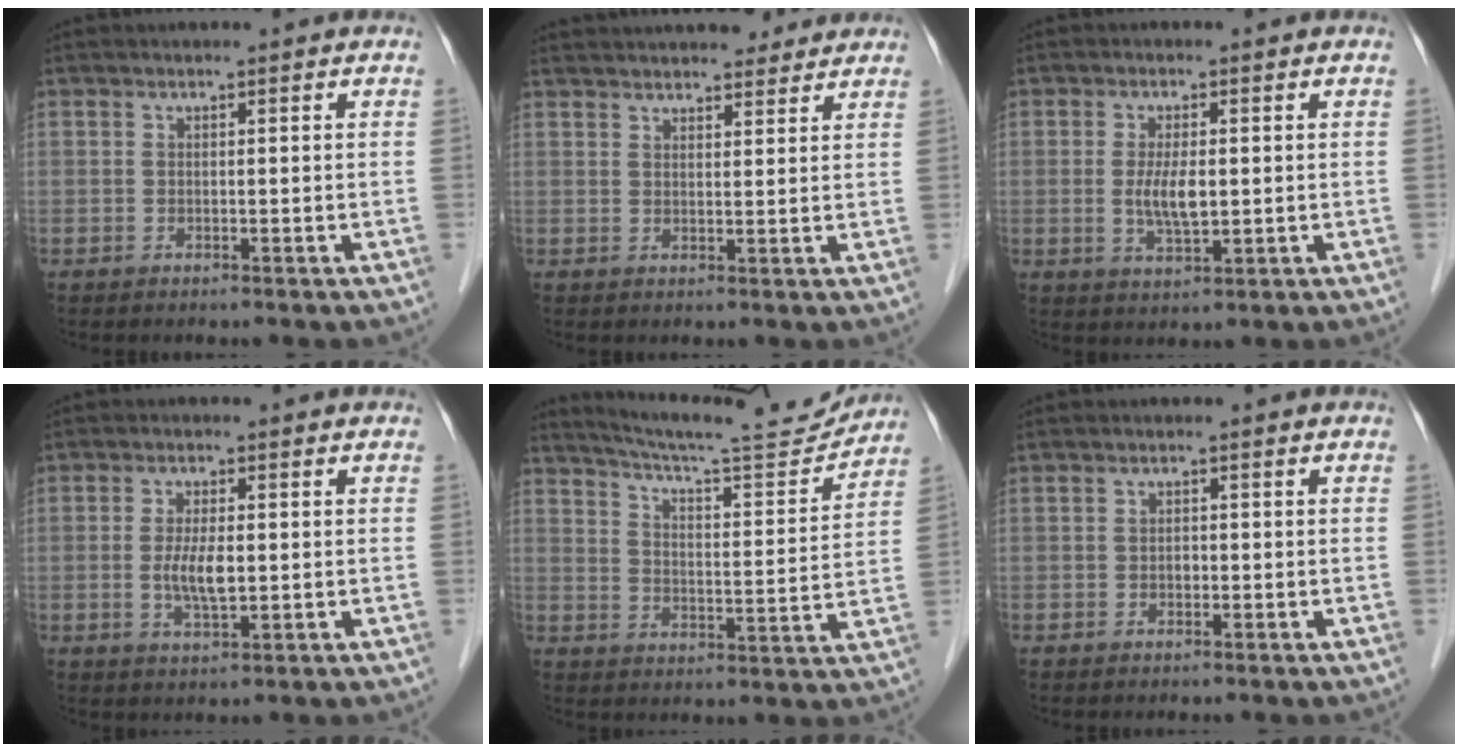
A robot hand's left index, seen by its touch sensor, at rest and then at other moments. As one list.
[{"total": 14.2, "force": [13.0, 3.4, 4.6], "torque": [-0.064, 0.035, 0.181]}, {"total": 4.7, "force": [0.0, 1.4, 4.4], "torque": [-0.091, -0.009, 0.001]}, {"total": 4.7, "force": [-0.3, 1.3, 4.5], "torque": [-0.092, -0.007, -0.005]}, {"total": 15.7, "force": [15.0, 0.4, 4.5], "torque": [-0.078, -0.027, 0.213]}, {"total": 1.0, "force": [-0.3, 0.7, 0.7], "torque": [-0.011, 0.001, -0.007]}]